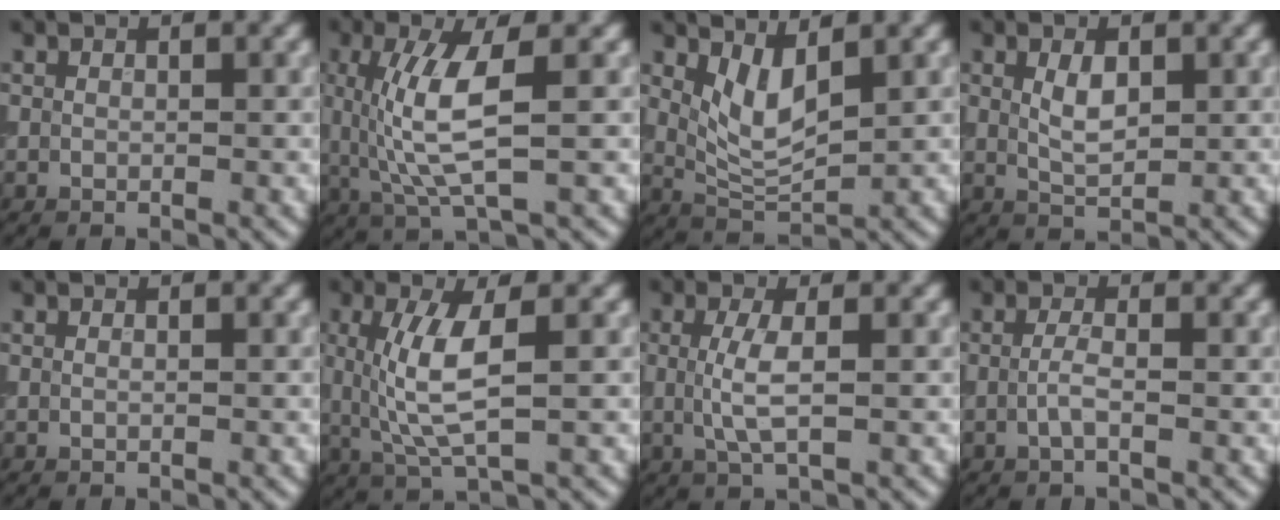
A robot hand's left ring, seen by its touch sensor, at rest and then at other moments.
{"total": 5.9, "force": [0.6, 1.5, 5.6], "torque": [-0.120, -0.004, 0.016]}
{"total": 3.7, "force": [1.5, 1.4, 3.1], "torque": [-0.071, -0.011, 0.035]}
{"total": 2.5, "force": [0.6, 1.2, 2.1], "torque": [-0.045, 0.000, 0.015]}
{"total": 0.0}
{"total": 5.3, "force": [0.6, 1.5, 5.0], "torque": [-0.106, -0.002, 0.016]}
{"total": 2.9, "force": [0.1, 0.7, 2.8], "torque": [-0.064, -0.002, 0.001]}
{"total": 1.6, "force": [-0.3, 0.4, 1.5], "torque": [-0.034, 0.000, -0.011]}